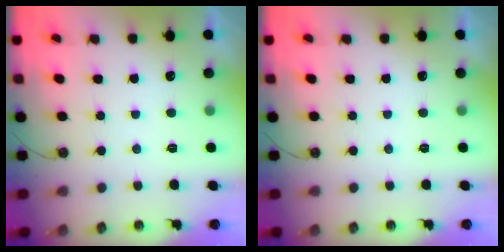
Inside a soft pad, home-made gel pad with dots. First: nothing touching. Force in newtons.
{"total": 0.0}